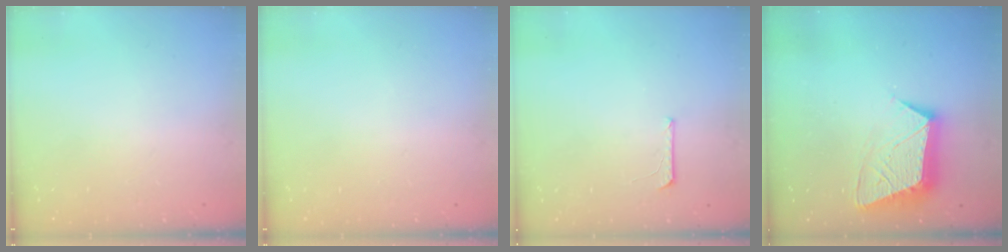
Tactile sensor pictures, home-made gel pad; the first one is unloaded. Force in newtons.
{"total": 0.0}
{"total": 4.9, "press": 4.9, "slide": 0.4}
{"total": 13.3, "press": 13.3, "slide": 1.0}